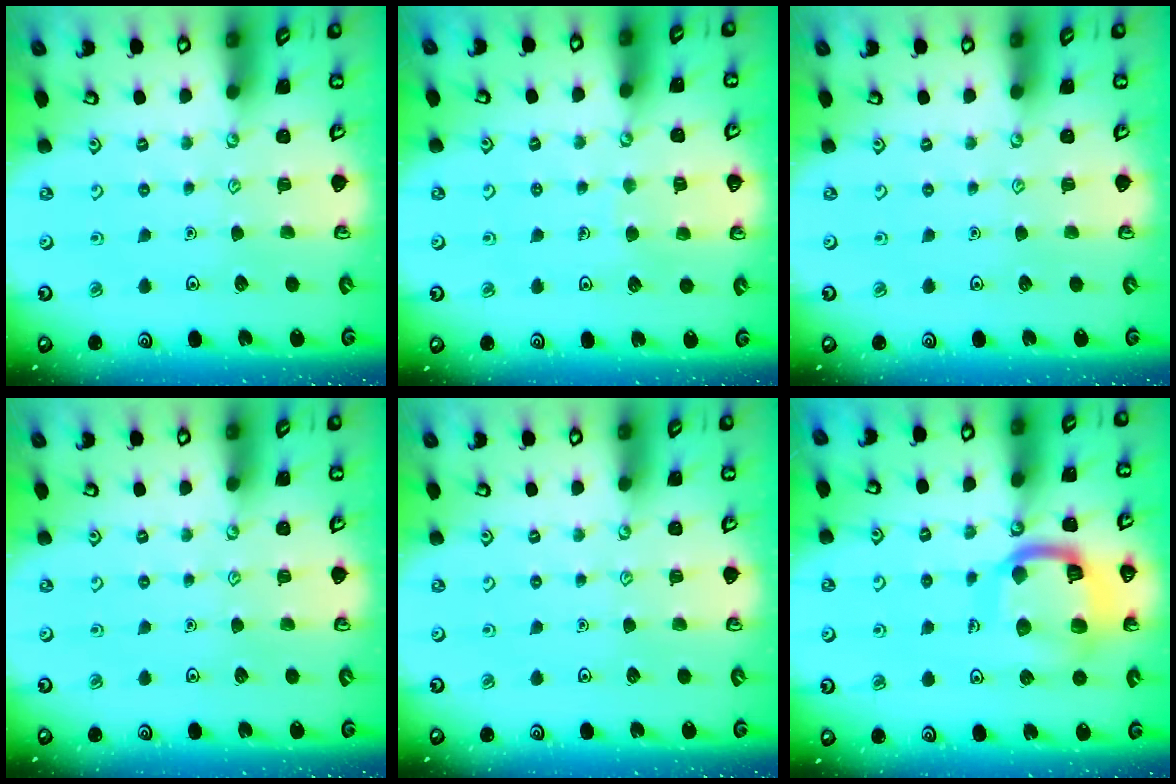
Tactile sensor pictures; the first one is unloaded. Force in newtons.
{"total": 4.3, "press": 4.2, "slide": 0.4}
{"total": 0.0}
{"total": 0.0}
{"total": 0.0}
{"total": 16.5, "press": 16.4, "slide": 1.8}